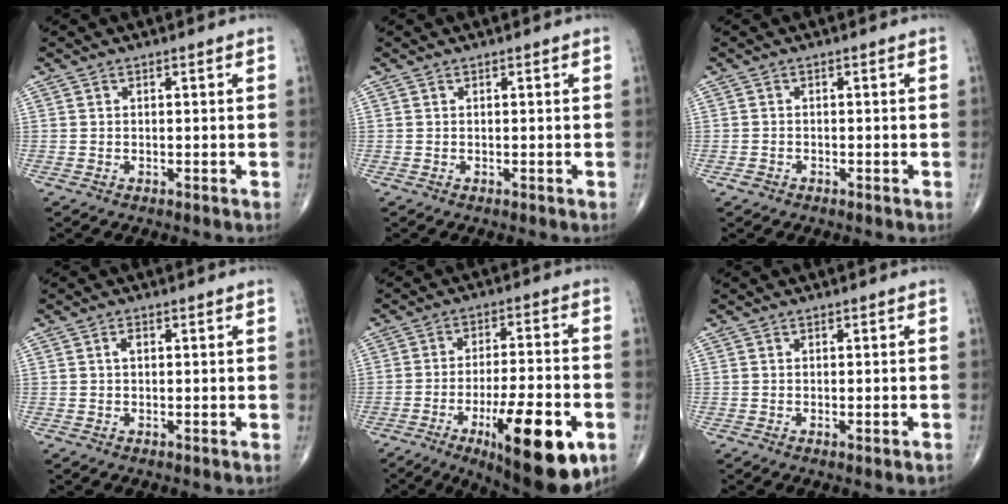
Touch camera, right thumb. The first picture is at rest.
{"total": 0.0}
{"total": 0.9, "force": [-0.6, 0.6, 0.3], "torque": [-0.008, 0.003, -0.013]}
{"total": 1.4, "force": [0.3, 0.8, 1.0], "torque": [-0.015, 0.003, 0.002]}
{"total": 19.8, "force": [-8.2, 5.7, 17.0], "torque": [-0.226, 0.019, -0.115]}
{"total": 1.5, "force": [-0.6, 0.4, 1.3], "torque": [-0.019, -0.002, -0.006]}